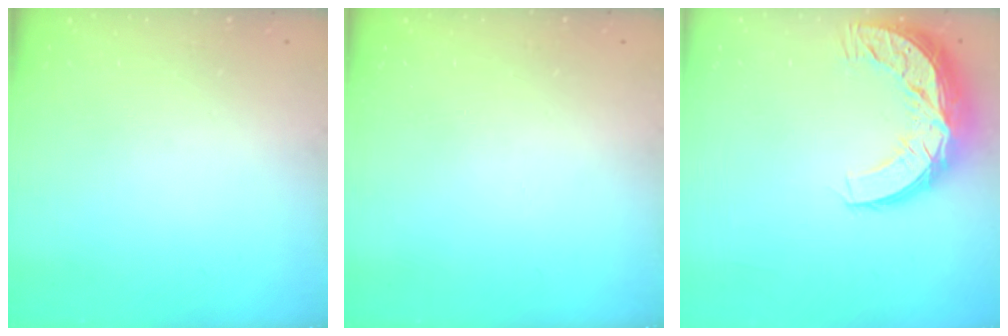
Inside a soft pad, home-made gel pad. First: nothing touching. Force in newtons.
{"total": 0.0}
{"total": 13.5, "press": 13.5, "slide": 0.8}